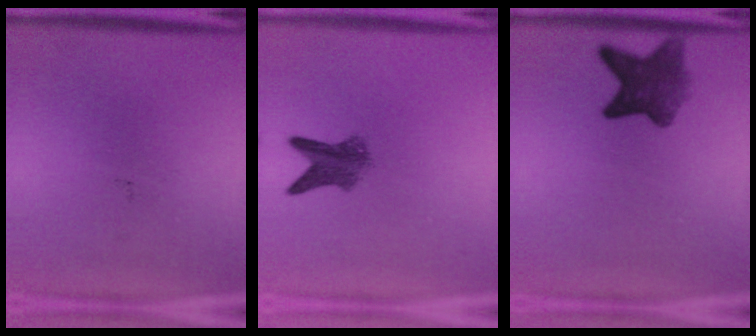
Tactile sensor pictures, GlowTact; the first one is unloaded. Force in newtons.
{"total": 4.8}
{"total": 6.6}